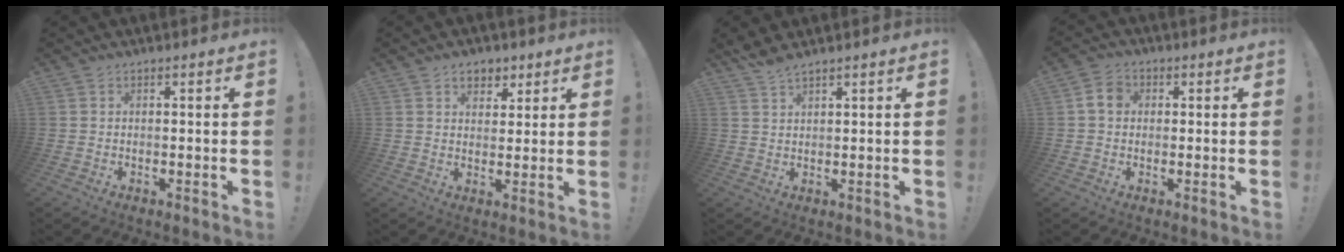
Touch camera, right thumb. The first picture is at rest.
{"total": 5.5, "force": [3.2, 4.1, 1.8], "torque": [-0.011, -0.016, 0.057]}
{"total": 3.2, "force": [2.8, 0.3, 1.6], "torque": [-0.037, -0.013, 0.052]}
{"total": 5.1, "force": [0.8, 4.3, 2.7], "torque": [-0.042, 0.011, 0.017]}